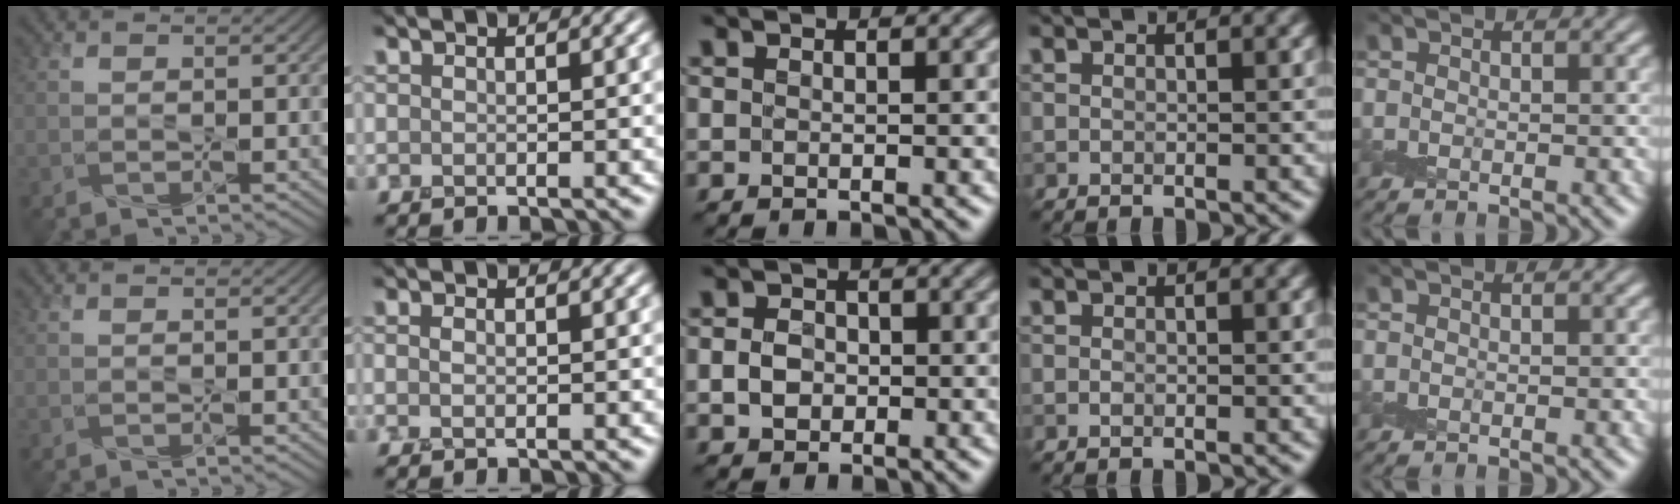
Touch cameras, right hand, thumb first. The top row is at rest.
{"index": {"total": 1.1, "force": [-0.3, 0.4, 0.9], "torque": [-0.022, -0.002, -0.010]}, "middle": {"total": 2.1, "force": [-0.4, 1.7, 1.1], "torque": [-0.020, 0.001, -0.011]}}